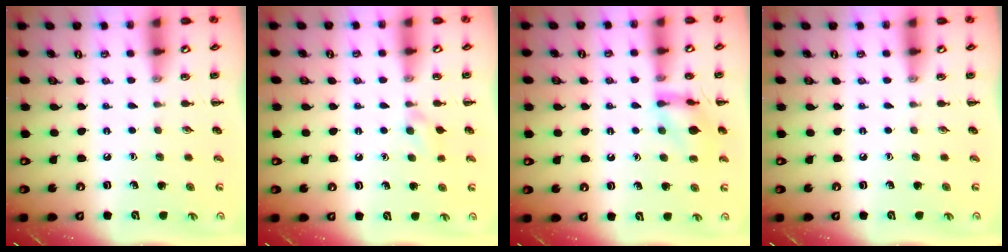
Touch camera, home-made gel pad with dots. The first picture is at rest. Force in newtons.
{"total": 3.1, "press": 2.9, "slide": 1.3}
{"total": 12.8, "press": 12.8, "slide": 1.0}
{"total": 0.0}